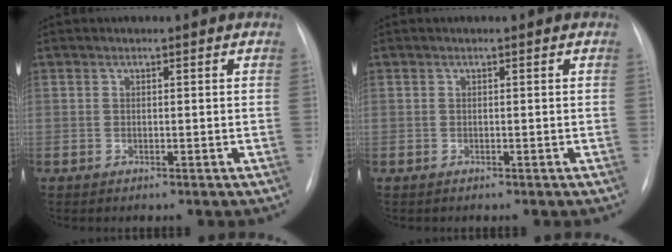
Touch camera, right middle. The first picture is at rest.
{"total": 0.0}